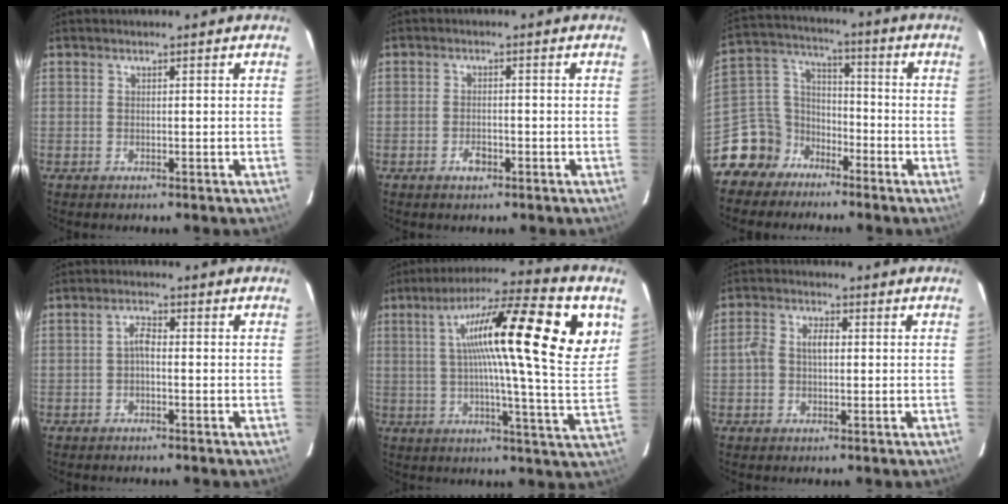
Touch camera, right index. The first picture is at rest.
{"total": 2.7, "force": [-1.5, 1.5, 1.6], "torque": [-0.033, 0.000, -0.026]}
{"total": 10.9, "force": [-7.6, 7.6, 1.3], "torque": [-0.051, 0.054, -0.149]}
{"total": 2.0, "force": [-0.6, 0.8, 1.7], "torque": [-0.035, 0.009, -0.013]}
{"total": 25.0, "force": [9.5, 3.4, 22.8], "torque": [-0.354, 0.034, 0.131]}
{"total": 4.5, "force": [-0.1, 3.2, 3.2], "torque": [-0.063, 0.013, -0.004]}